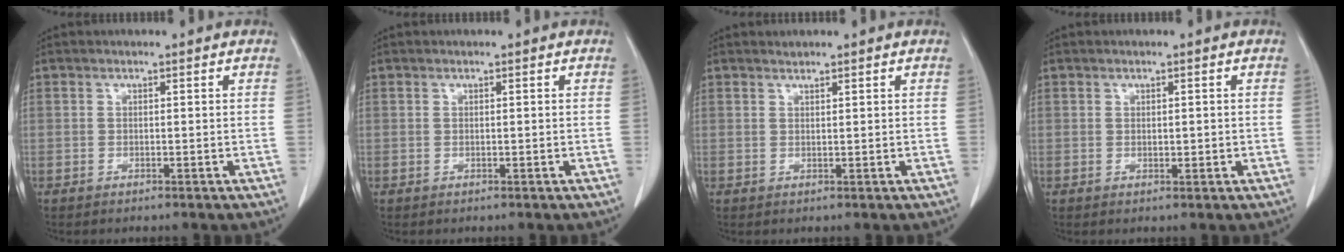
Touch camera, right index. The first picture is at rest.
{"total": 0.0}
{"total": 0.9, "force": [0.9, 0.3, 0.2], "torque": [-0.006, 0.005, 0.019]}
{"total": 1.6, "force": [-0.1, 1.0, 1.3], "torque": [-0.027, 0.000, 0.003]}